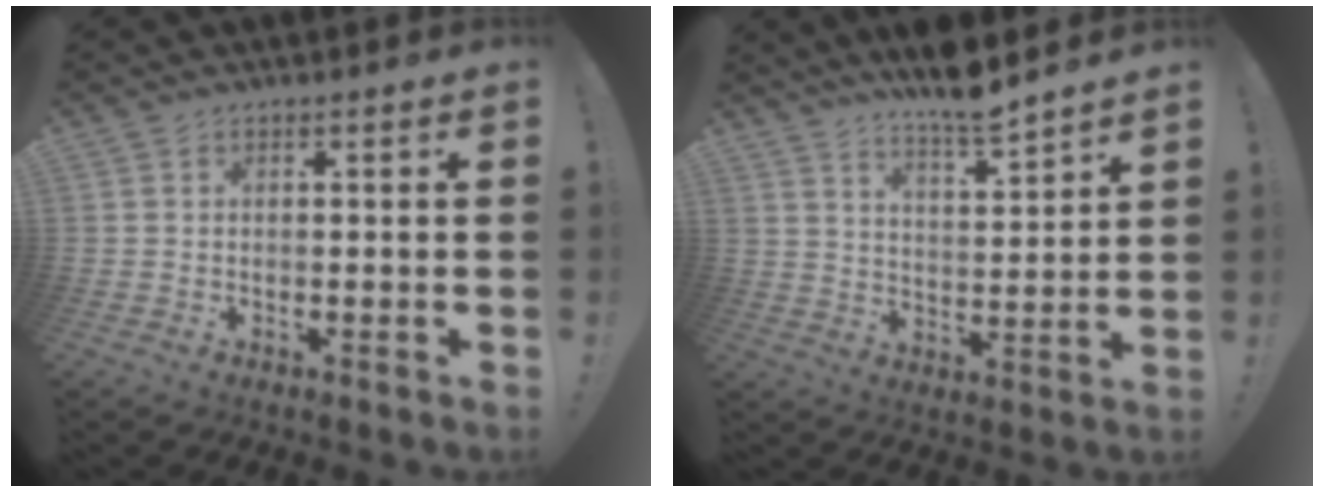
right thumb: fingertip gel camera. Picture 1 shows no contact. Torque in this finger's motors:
{"motor_torque": [-0.85, 1.04, 0.70, 0.83, 0.00]}